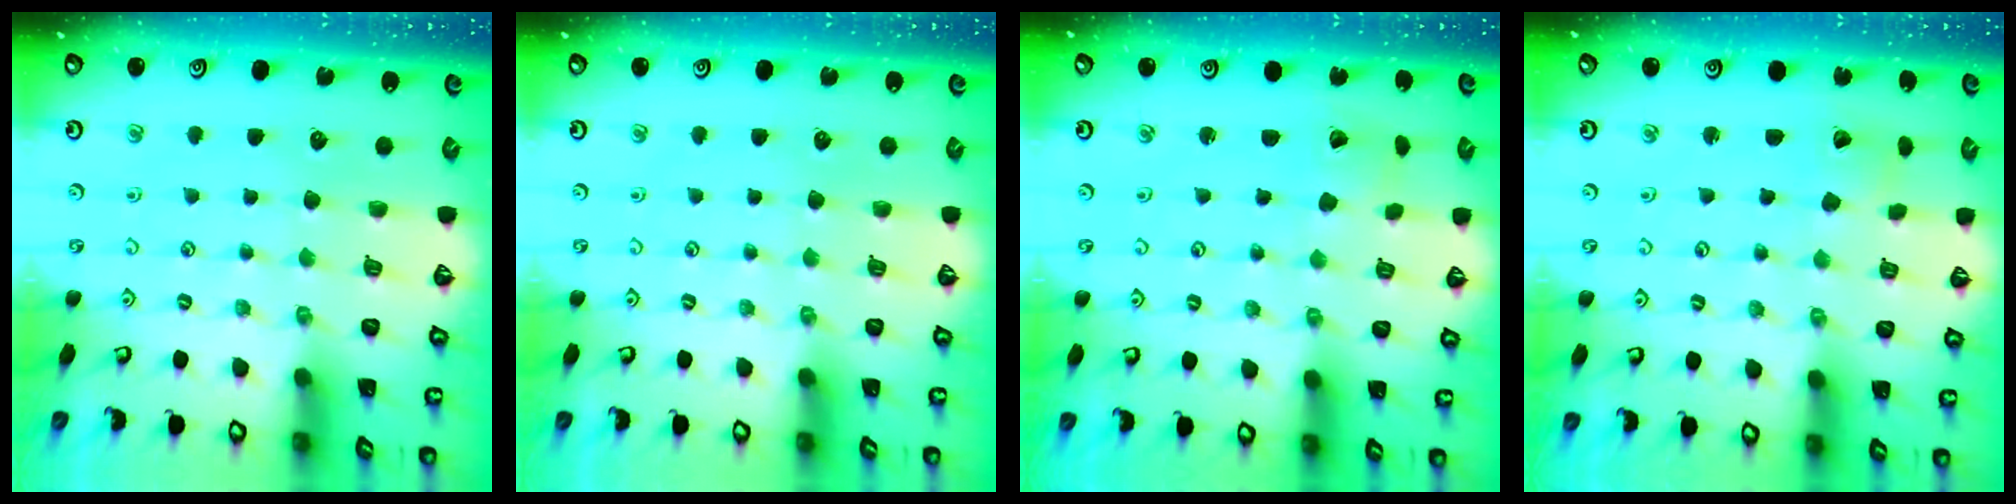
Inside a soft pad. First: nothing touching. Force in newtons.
{"total": 0.0}
{"total": 1.8, "press": 1.8, "slide": 0.2}
{"total": 2.7, "press": 2.7, "slide": 0.3}